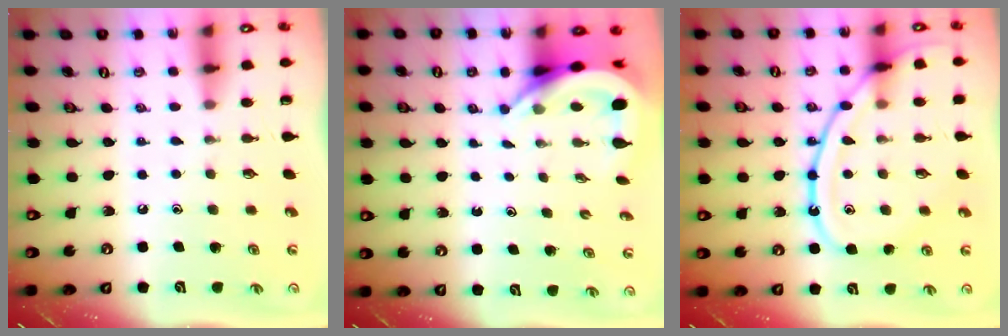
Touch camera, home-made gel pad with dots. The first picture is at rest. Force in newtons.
{"total": 6.4, "press": 6.4, "slide": 0.7}
{"total": 16.8, "press": 16.7, "slide": 1.4}